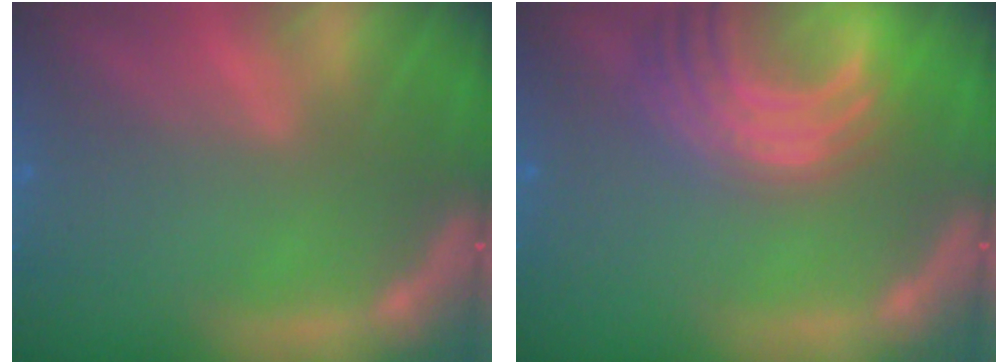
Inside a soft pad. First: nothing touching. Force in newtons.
{"total": 9.5}